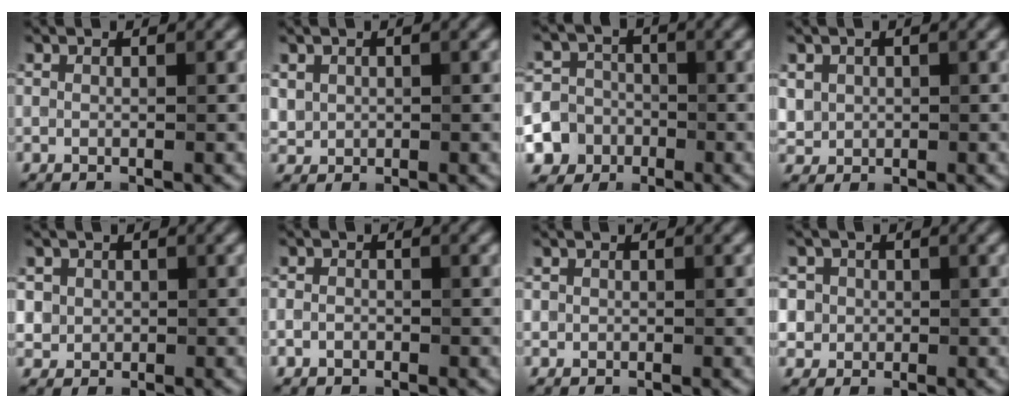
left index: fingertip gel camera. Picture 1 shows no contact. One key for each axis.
{"total": 1.3, "fx": 0.4, "fy": 1.2, "fz": 0.2, "tx": -0.004, "ty": -0.005, "tz": 0.012}
{"total": 7.7, "fx": -3.5, "fy": 6.8, "fz": 1.1, "tx": -0.010, "ty": -0.015, "tz": -0.076}
{"total": 1.8, "fx": 0.4, "fy": 1.7, "fz": 0.3, "tx": -0.003, "ty": -0.006, "tz": 0.013}
{"total": 2.1, "fx": 0.4, "fy": 2.0, "fz": 0.4, "tx": 0.000, "ty": 0.002, "tz": 0.021}
{"total": 1.3, "fx": -0.5, "fy": 1.1, "fz": 0.4, "tx": 0.002, "ty": -0.003, "tz": -0.011}
{"total": 0.7, "fx": 0.0, "fy": 0.7, "fz": 0.0, "tx": 0.007, "ty": -0.002, "tz": -0.002}
{"total": 4.8, "fx": 1.0, "fy": 4.4, "fz": 1.4, "tx": -0.020, "ty": 0.030, "tz": 0.002}